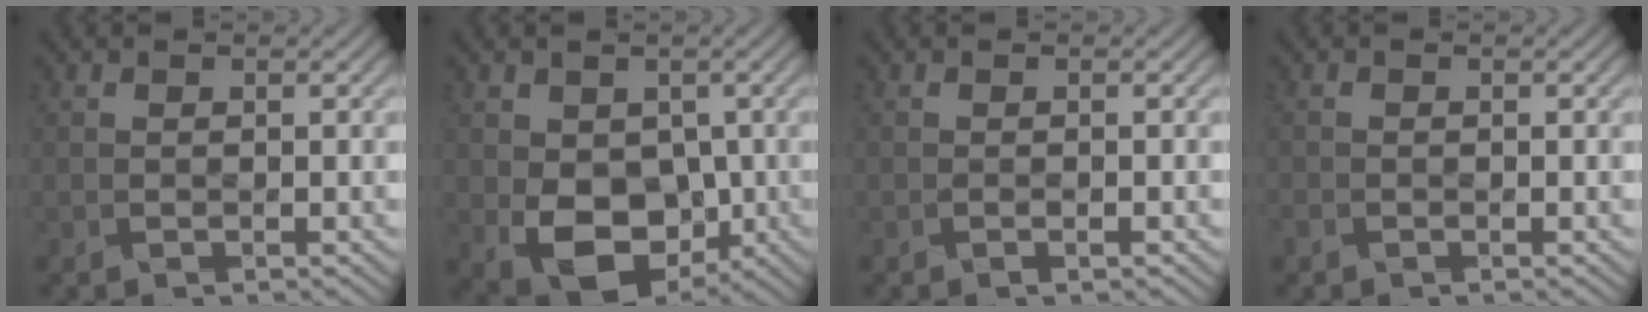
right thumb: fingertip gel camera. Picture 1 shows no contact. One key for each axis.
{"total": 9.1, "fx": -1.8, "fy": 6.6, "fz": 5.9, "tx": -0.117, "ty": -0.025, "tz": -0.027}
{"total": 0.6, "fx": -0.5, "fy": -0.1, "fz": 0.3, "tx": 0.001, "ty": 0.004, "tz": -0.007}
{"total": 0.9, "fx": -0.8, "fy": 0.4, "fz": 0.1, "tx": -0.012, "ty": 0.002, "tz": -0.008}